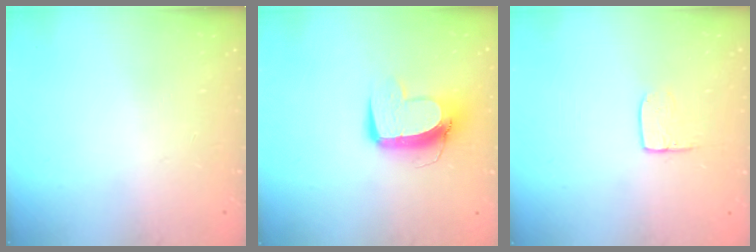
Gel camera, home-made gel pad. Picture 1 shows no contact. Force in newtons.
{"total": 11.4, "press": 11.3, "slide": 1.5}
{"total": 6.8, "press": 6.8, "slide": 0.5}